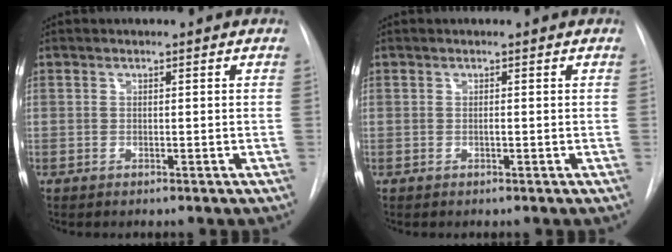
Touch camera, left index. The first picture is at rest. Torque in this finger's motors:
{"motor_torque": [0.38, 0.14, 0.00, 0.02]}